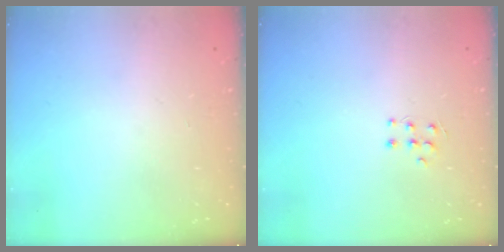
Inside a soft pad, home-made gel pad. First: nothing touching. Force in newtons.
{"total": 4.8, "press": 4.7, "slide": 0.8}